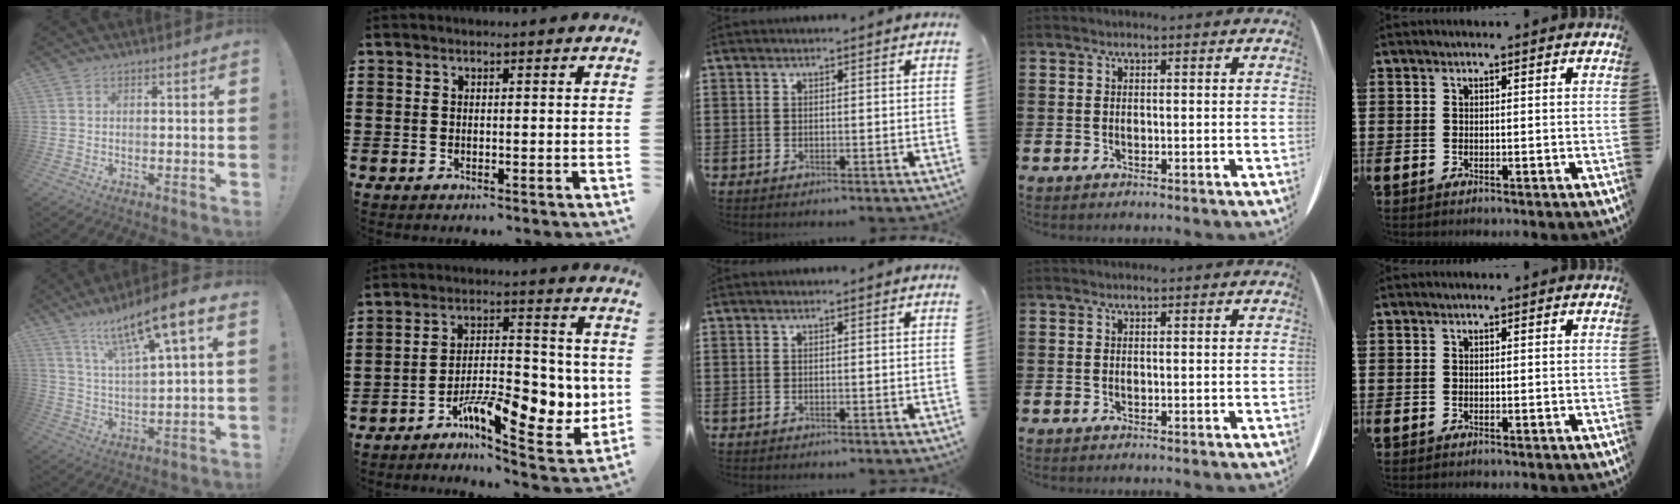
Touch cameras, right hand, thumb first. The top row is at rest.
{"thumb": {"total": 13.3, "force": [8.2, 2.3, 10.3], "torque": [-0.171, -0.046, 0.128]}, "index": {"total": 10.9, "force": [-4.3, 4.7, 8.9], "torque": [-0.115, 0.012, -0.068]}}